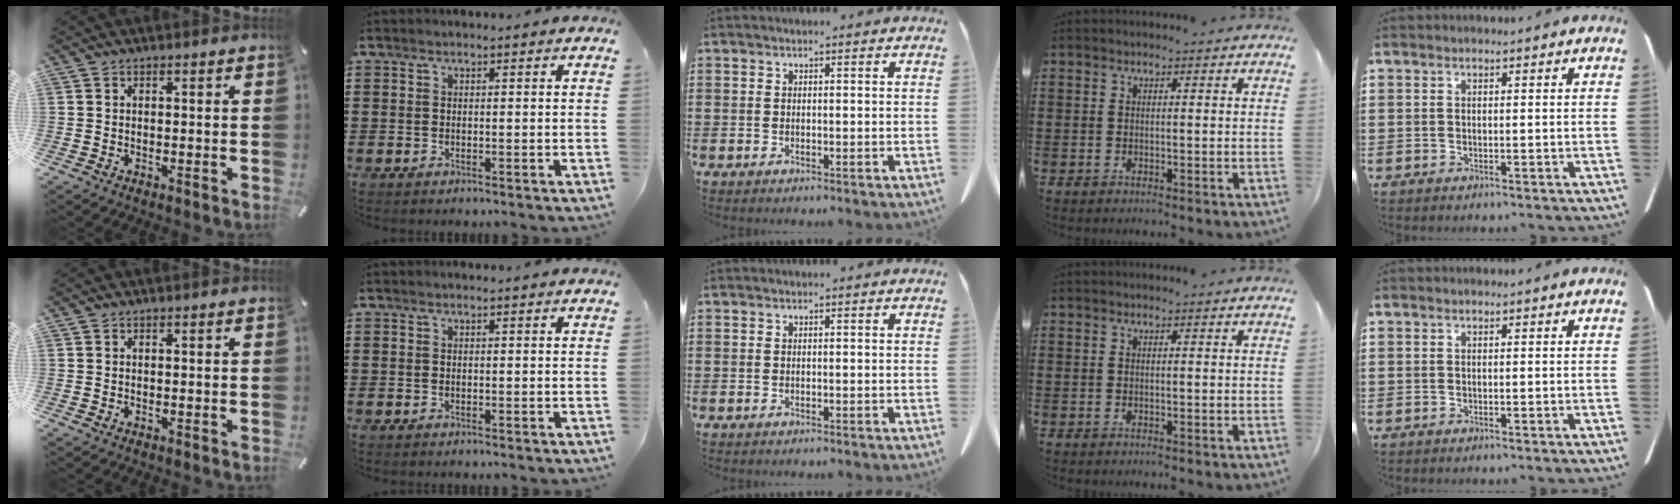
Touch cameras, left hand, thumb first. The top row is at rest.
{}